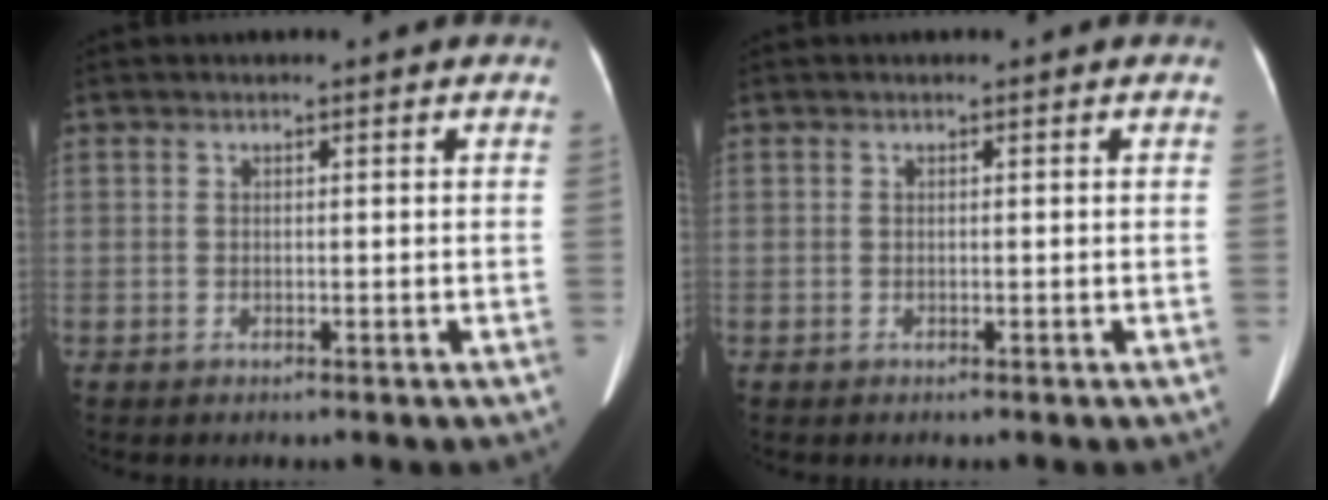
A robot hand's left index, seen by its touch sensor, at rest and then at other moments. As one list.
[{"total": 0.0}]